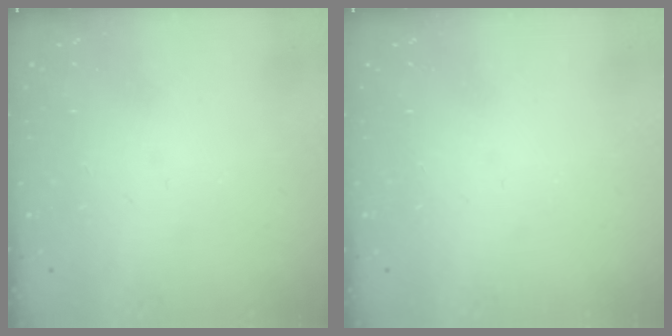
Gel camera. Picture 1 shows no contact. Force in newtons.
{"total": 0.0}